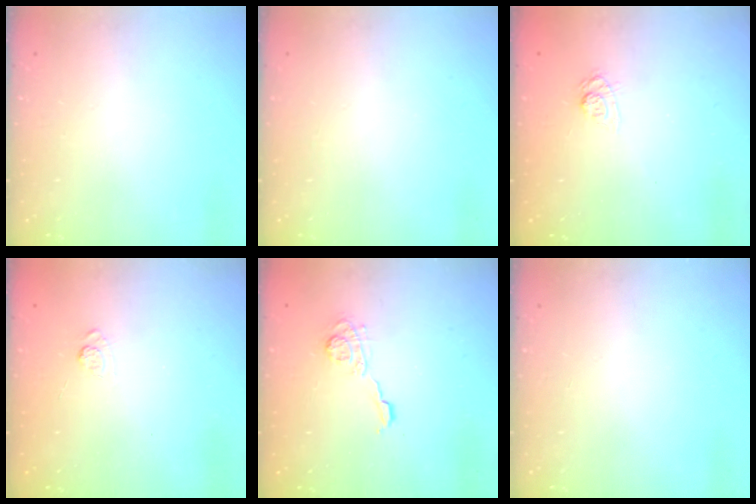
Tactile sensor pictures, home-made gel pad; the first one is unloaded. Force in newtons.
{"total": 0.0}
{"total": 4.5, "press": 4.2, "slide": 1.7}
{"total": 2.2, "press": 1.8, "slide": 1.3}
{"total": 5.8, "press": 5.7, "slide": 0.8}
{"total": 0.0}